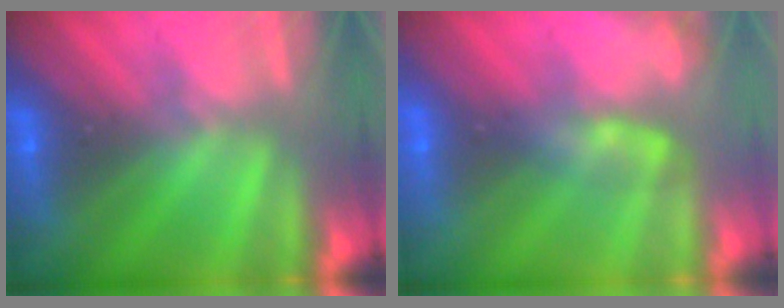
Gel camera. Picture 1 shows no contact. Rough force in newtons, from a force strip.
{"total": 2.4}